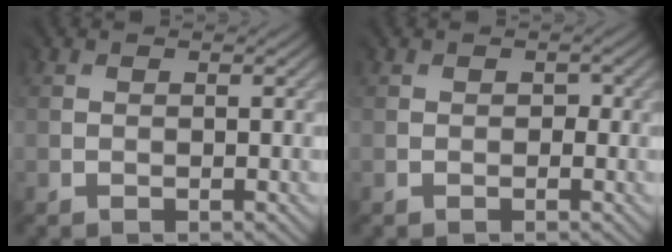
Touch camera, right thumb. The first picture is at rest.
{"total": 0.7, "force": [0.0, 0.6, -0.2], "torque": [0.009, -0.002, 0.005]}